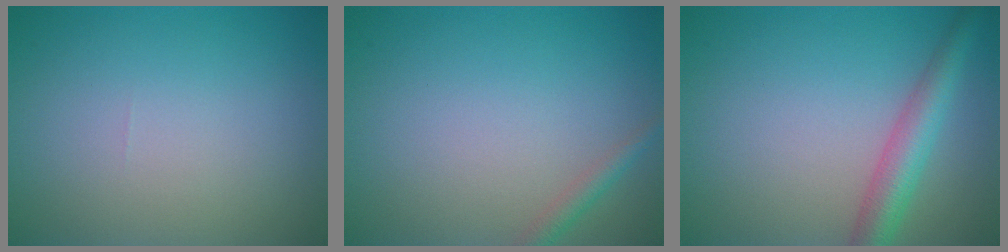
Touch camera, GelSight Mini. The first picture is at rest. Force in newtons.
{"total": 1.3, "press": 1.3, "slide": 0.0}
{"total": 3.9, "press": 3.9, "slide": 0.1}